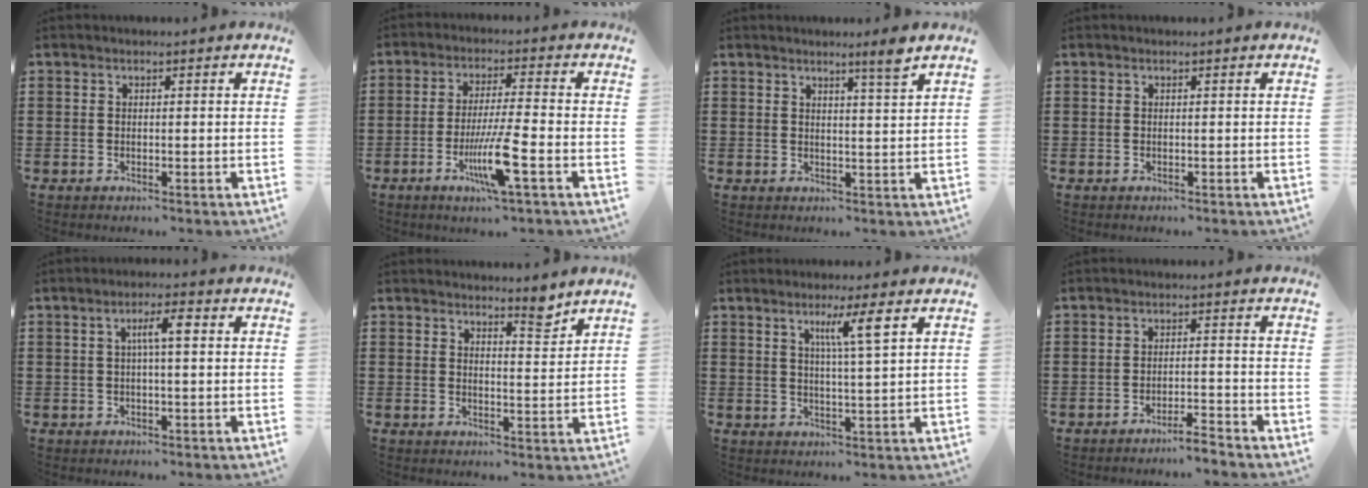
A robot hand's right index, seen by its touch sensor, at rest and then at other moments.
{"total": 8.6, "force": [-3.4, 0.5, 7.8], "torque": [-0.160, -0.019, -0.067]}
{"total": 3.6, "force": [2.7, -0.6, 2.2], "torque": [-0.040, -0.006, 0.045]}
{"total": 0.0}
{"total": 4.0, "force": [0.5, 0.7, 3.9], "torque": [-0.073, 0.007, 0.004]}
{"total": 4.2, "force": [3.8, 0.8, 1.7], "torque": [-0.032, -0.011, 0.066]}
{"total": 5.4, "force": [2.5, -0.1, 4.8], "torque": [-0.094, -0.003, 0.035]}
{"total": 2.9, "force": [-2.7, -0.3, 0.8], "torque": [-0.017, -0.001, -0.056]}